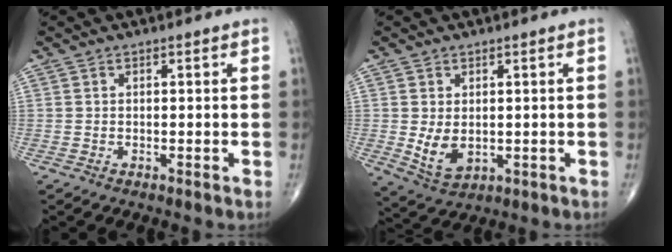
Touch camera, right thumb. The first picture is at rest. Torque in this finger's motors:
{"motor_torque": [-0.38, 0.36, 0.35, 0.26, 0.07]}